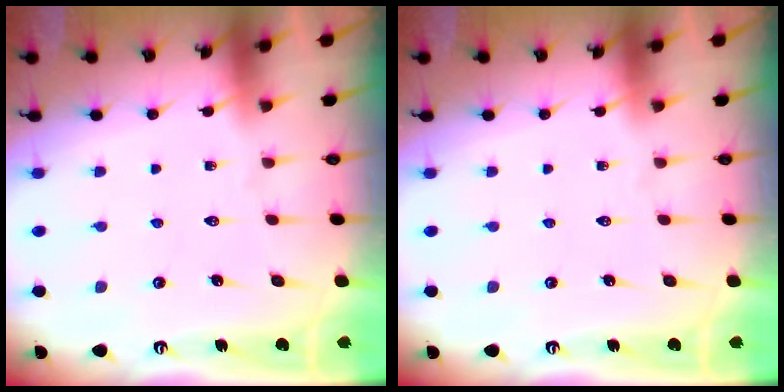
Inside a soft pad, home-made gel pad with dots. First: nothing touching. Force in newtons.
{"total": 0.0}